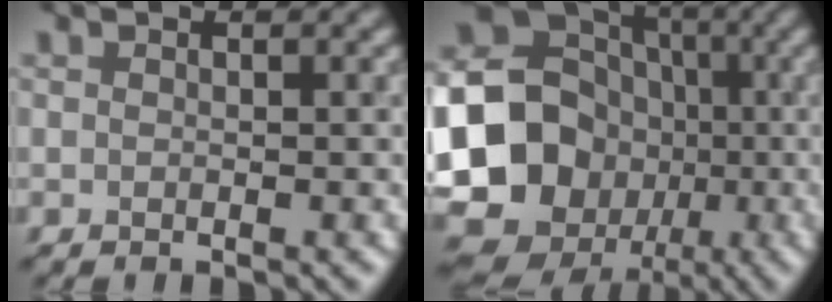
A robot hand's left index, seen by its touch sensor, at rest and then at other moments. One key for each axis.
{"total": 19.3, "fx": -3.2, "fy": 17.8, "fz": 6.7, "tx": -0.161, "ty": -0.001, "tz": -0.094}